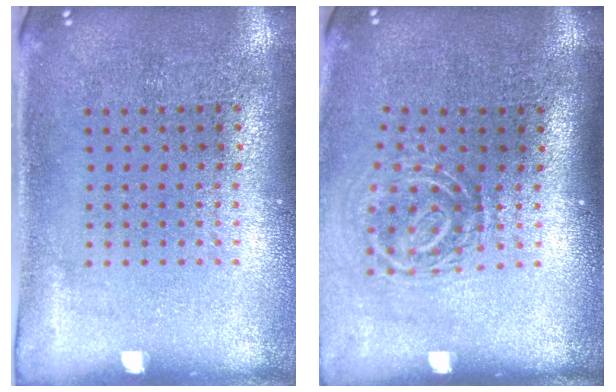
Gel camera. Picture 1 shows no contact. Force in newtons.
{"total": 1.8, "press": 1.2, "slide": 1.4}